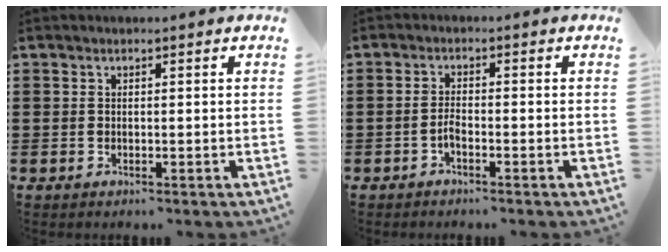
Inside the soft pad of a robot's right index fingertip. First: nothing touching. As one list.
[{"total": 2.0, "force": [-1.3, 0.4, 1.4], "torque": [-0.034, 0.000, -0.027]}]